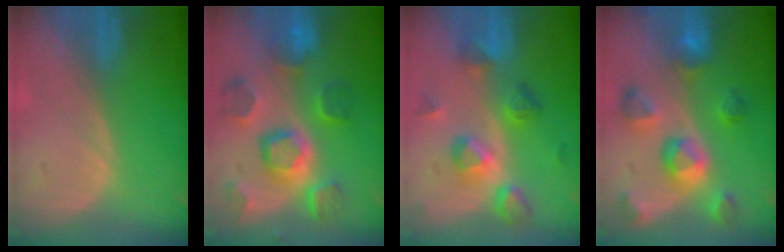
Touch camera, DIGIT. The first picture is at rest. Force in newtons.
{"total": 11.5, "press": 10.0, "slide": 5.6}
{"total": 7.4, "press": 7.4, "slide": 0.8}
{"total": 9.7, "press": 8.7, "slide": 4.3}